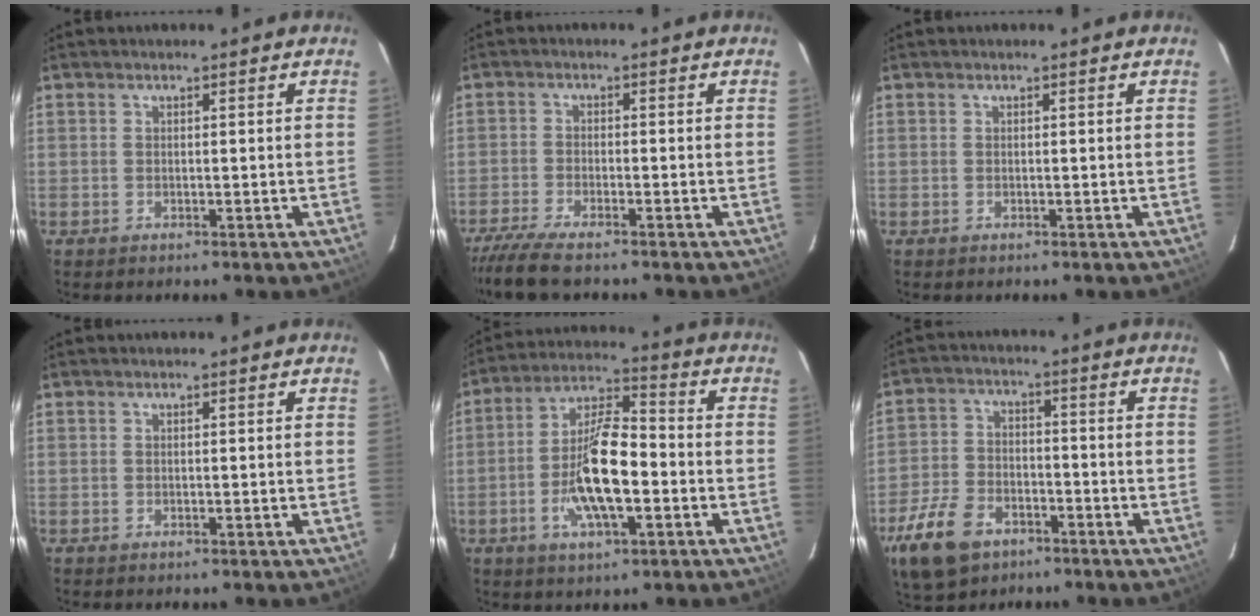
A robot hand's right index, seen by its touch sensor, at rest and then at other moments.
{"total": 7.9, "force": [-6.7, 1.1, 4.0], "torque": [-0.107, -0.029, -0.126]}
{"total": 0.0}
{"total": 0.0}
{"total": 13.2, "force": [-3.7, 4.4, 11.9], "torque": [-0.240, 0.002, -0.070]}
{"total": 13.8, "force": [-8.0, 8.6, 7.3], "torque": [-0.188, -0.005, -0.143]}